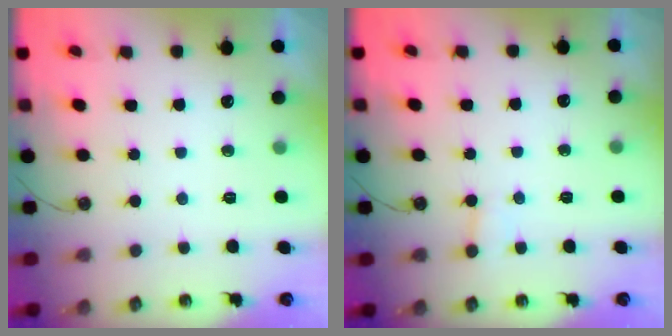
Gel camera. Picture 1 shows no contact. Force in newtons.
{"total": 3.9, "press": 3.9, "slide": 0.4}